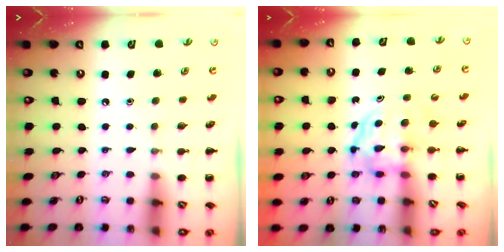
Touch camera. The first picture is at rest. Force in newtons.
{"total": 3.9, "press": 3.9, "slide": 0.2}